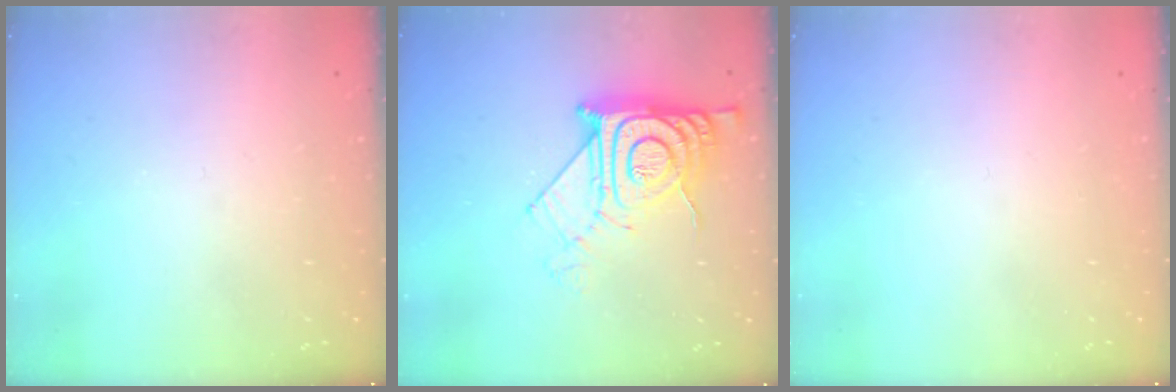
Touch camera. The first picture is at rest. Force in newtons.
{"total": 18.7, "press": 18.6, "slide": 1.4}
{"total": 1.7, "press": 1.6, "slide": 0.1}